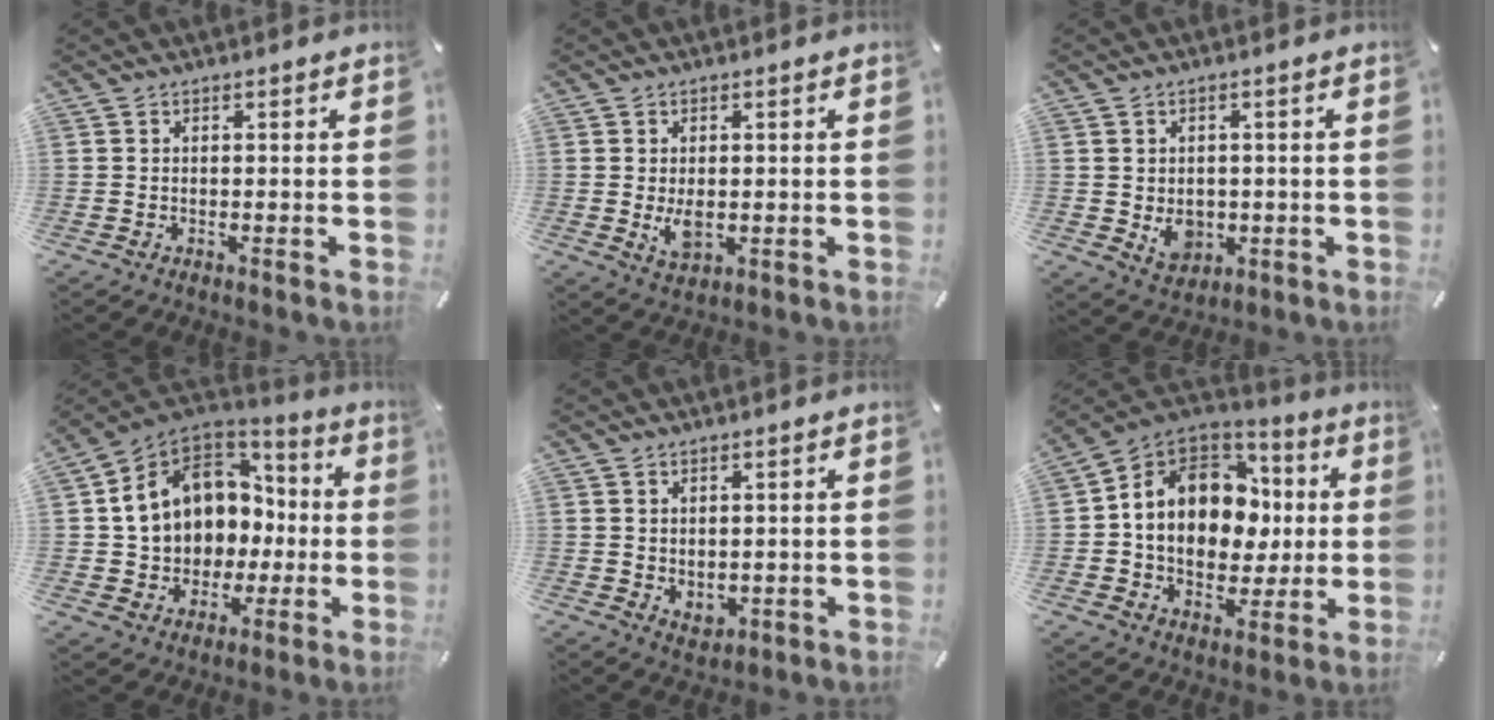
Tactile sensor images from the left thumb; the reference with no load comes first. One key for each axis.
{"total": 4.1, "fx": -0.1, "fy": 2.5, "fz": 3.3, "tx": -0.073, "ty": -0.007, "tz": -0.006}
{"total": 5.5, "fx": -0.6, "fy": 4.7, "fz": 2.7, "tx": -0.031, "ty": -0.002, "tz": -0.008}
{"total": 12.3, "fx": 2.5, "fy": 11.3, "fz": 4.3, "tx": -0.097, "ty": -0.018, "tz": 0.057}
{"total": 2.4, "fx": 1.7, "fy": 1.7, "fz": 0.2, "tx": 0.009, "ty": -0.009, "tz": 0.029}
{"total": 15.2, "fx": 1.5, "fy": 12.8, "fz": 8.1, "tx": -0.149, "ty": -0.006, "tz": 0.033}